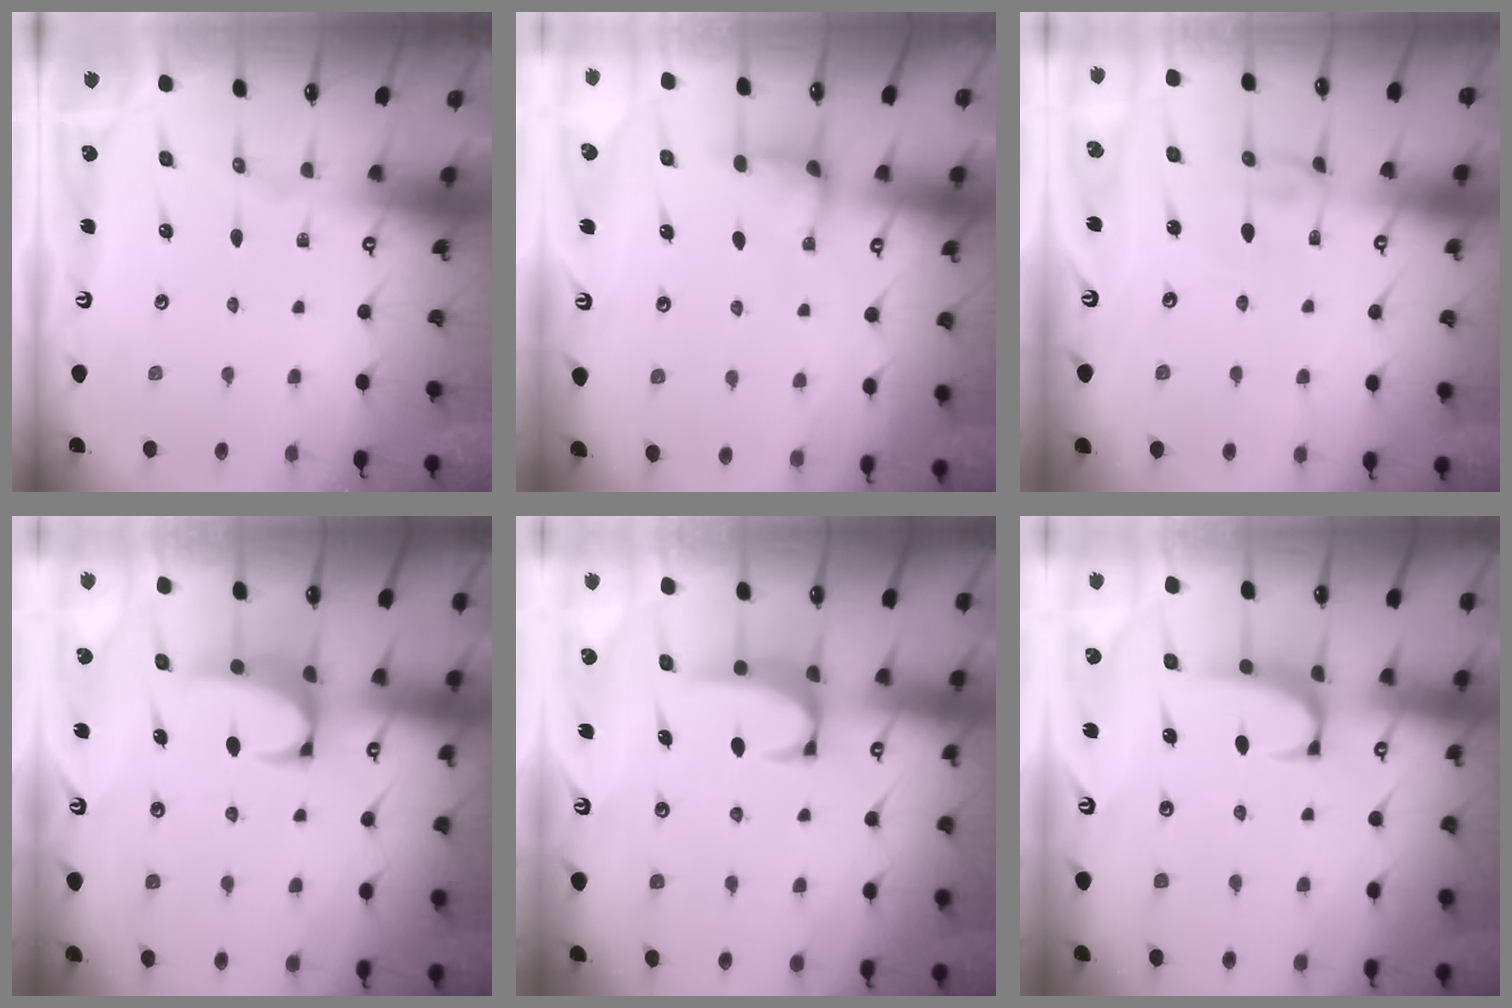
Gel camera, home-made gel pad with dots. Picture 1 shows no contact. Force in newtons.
{"total": 2.6, "press": 2.6, "slide": 0.4}
{"total": 0.0}
{"total": 2.2, "press": 2.0, "slide": 1.0}
{"total": 1.9, "press": 1.9, "slide": 0.3}
{"total": 1.3, "press": 1.1, "slide": 0.8}